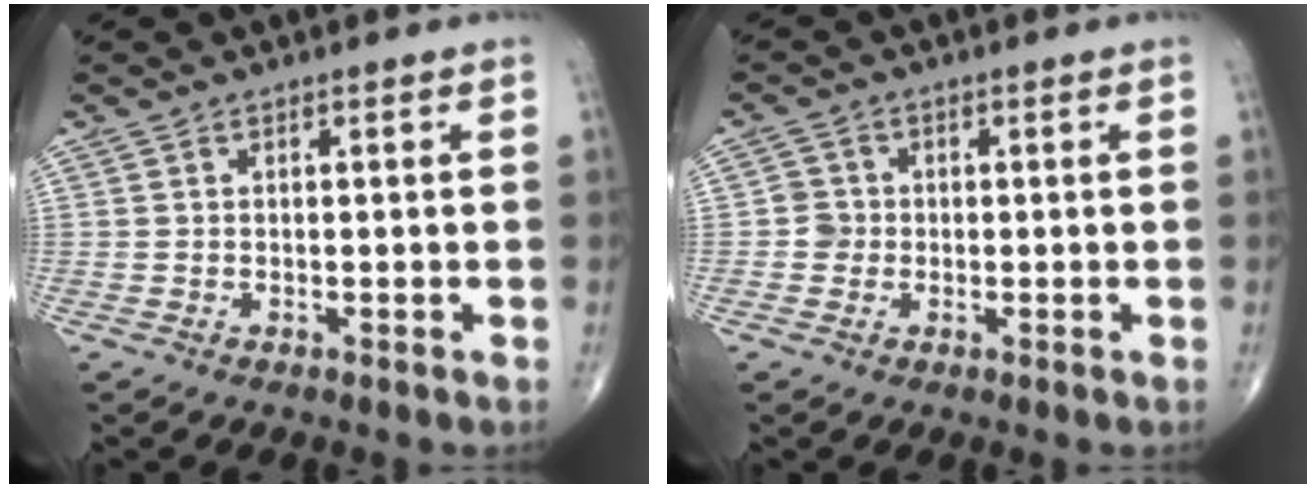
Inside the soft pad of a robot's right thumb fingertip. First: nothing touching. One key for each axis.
{"total": 2.6, "fx": -0.4, "fy": 2.6, "fz": 0.4, "tx": 0.009, "ty": 0.009, "tz": -0.012}